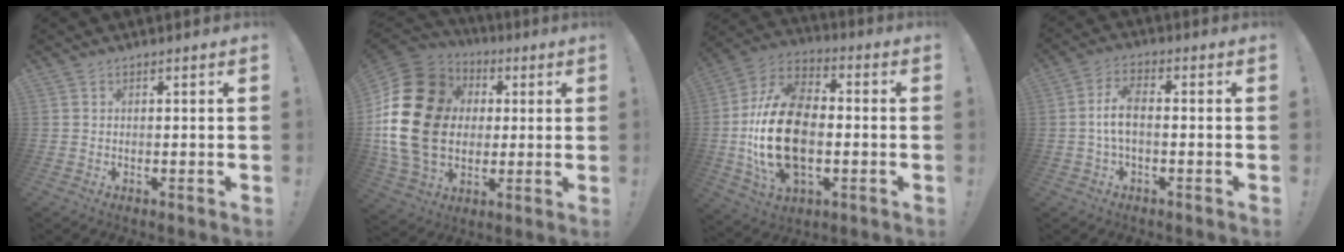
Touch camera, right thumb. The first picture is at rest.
{"total": 24.6, "force": [1.6, 19.1, 15.4], "torque": [-0.287, 0.006, 0.053]}
{"total": 23.9, "force": [-2.9, 15.1, 18.3], "torque": [-0.343, 0.017, -0.040]}
{"total": 6.8, "force": [-0.8, 2.8, 6.1], "torque": [-0.129, 0.004, -0.014]}